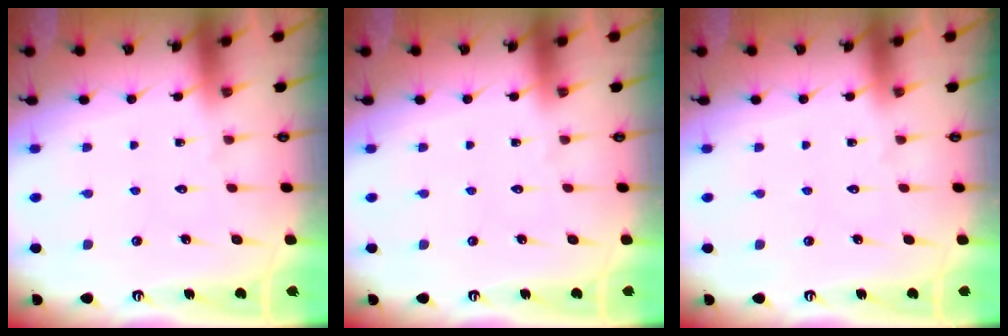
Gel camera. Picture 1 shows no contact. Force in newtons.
{"total": 0.0}
{"total": 0.0}